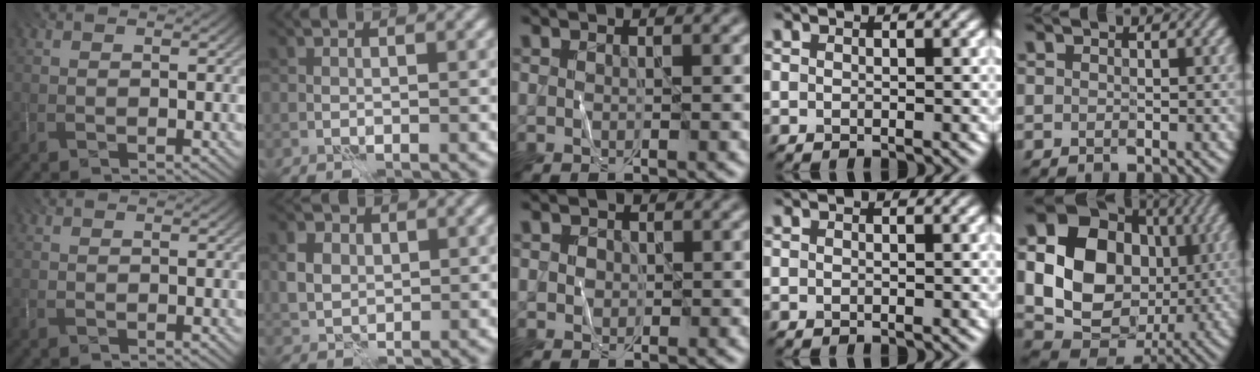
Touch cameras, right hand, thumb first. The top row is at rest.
{"index": {"total": 3.7, "force": [1.1, 2.9, 2.0], "torque": [-0.049, 0.007, 0.023]}, "middle": {"total": 1.0, "force": [0.1, 0.9, 0.3], "torque": [-0.002, -0.001, 0.001]}, "little": {"total": 17.8, "force": [1.3, 14.9, 9.7], "torque": [-0.218, 0.000, 0.023]}}